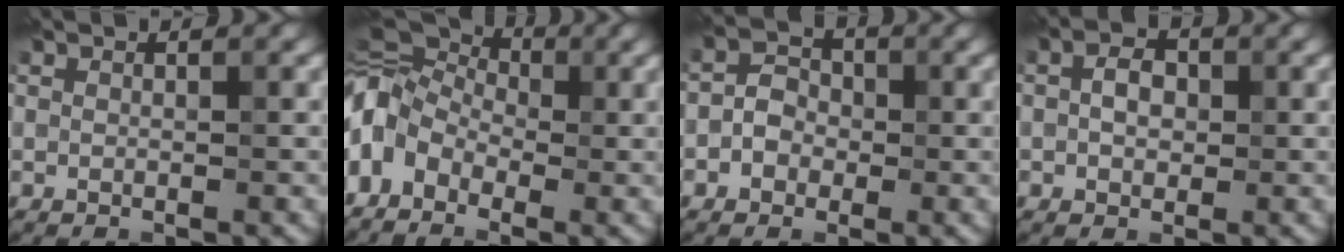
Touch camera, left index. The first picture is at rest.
{"total": 9.2, "force": [-2.0, 6.8, 5.9], "torque": [-0.109, 0.020, -0.052]}
{"total": 2.4, "force": [-0.7, 2.0, 1.1], "torque": [-0.013, 0.006, -0.019]}
{"total": 2.4, "force": [0.0, 1.7, 1.7], "torque": [-0.030, 0.004, -0.006]}